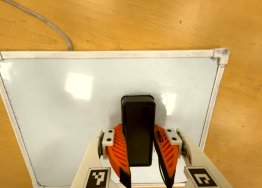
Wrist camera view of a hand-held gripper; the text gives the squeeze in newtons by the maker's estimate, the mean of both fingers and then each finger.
{"total": 12.6, "left": 12.2, "right": 13.0}